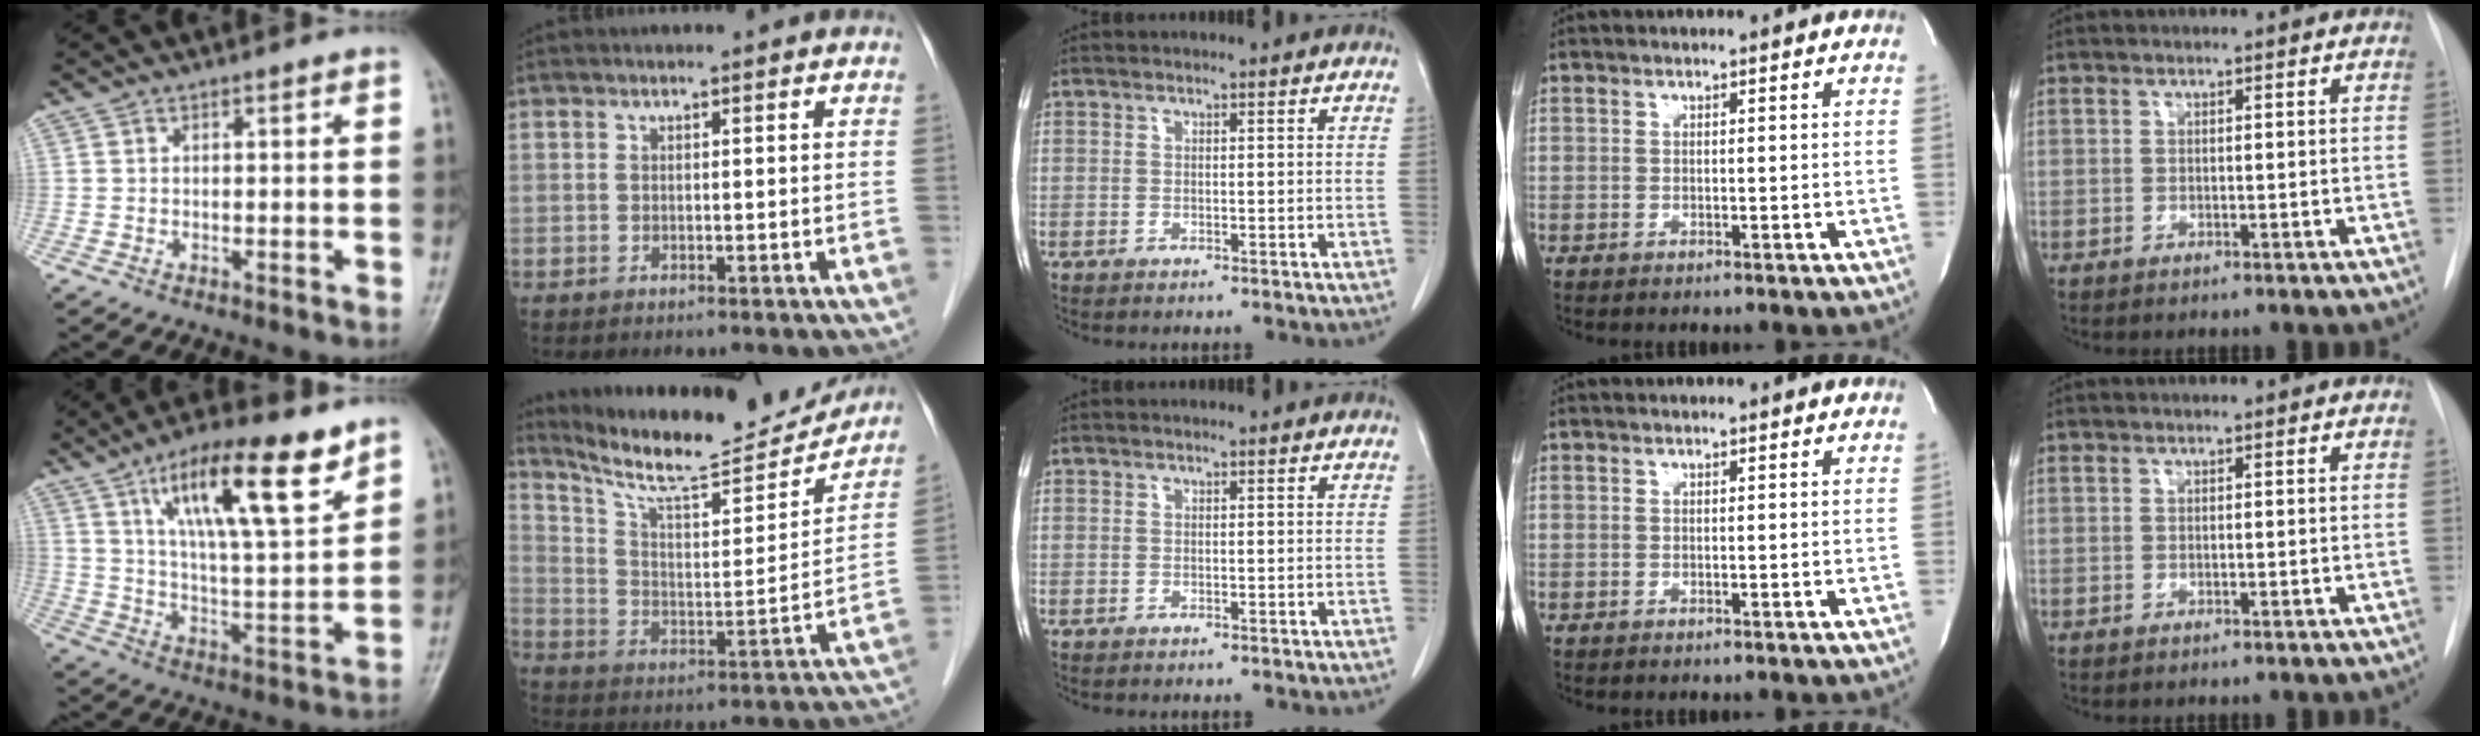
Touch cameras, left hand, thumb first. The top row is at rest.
{"thumb": {"total": 18.4, "force": [10.3, 5.1, 14.4], "torque": [-0.215, -0.039, 0.177]}, "index": {"total": 18.7, "force": [17.4, 2.1, 6.5], "torque": [-0.120, -0.024, 0.270]}}